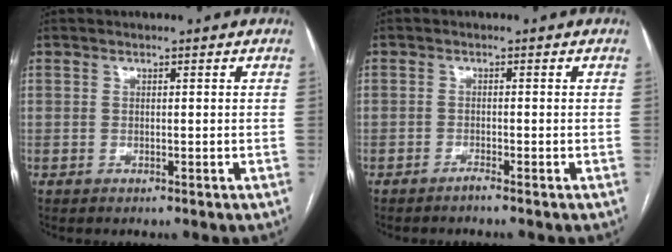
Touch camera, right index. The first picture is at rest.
{"total": 1.0, "force": [-0.9, -0.3, 0.3], "torque": [-0.009, 0.000, -0.018]}